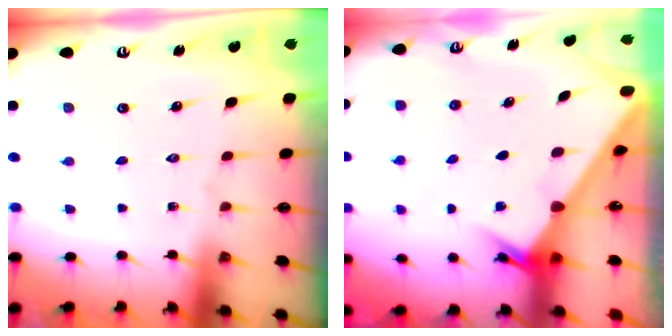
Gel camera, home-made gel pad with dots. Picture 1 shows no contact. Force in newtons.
{"total": 2.4, "press": 2.4, "slide": 0.3}